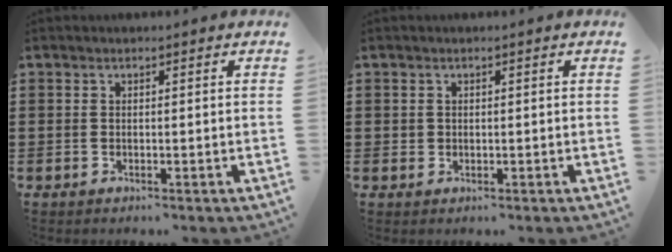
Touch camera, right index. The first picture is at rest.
{"total": 0.7, "force": [0.2, 0.7, 0.0], "torque": [-0.002, 0.004, 0.004]}